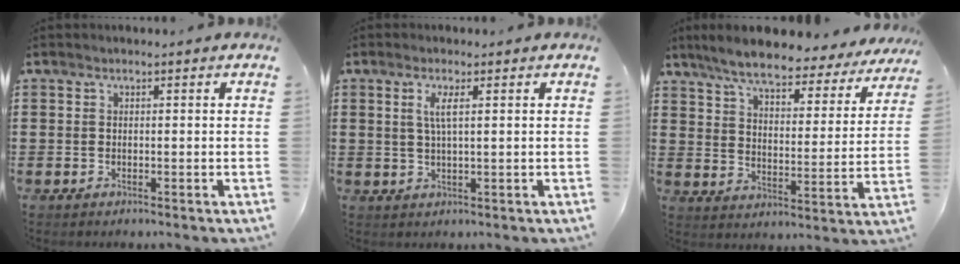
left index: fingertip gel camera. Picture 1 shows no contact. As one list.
[{"total": 3.0, "force": [0.9, 0.4, 2.8], "torque": [-0.059, 0.002, 0.014]}, {"total": 7.4, "force": [6.6, 0.9, 3.2], "torque": [-0.093, -0.038, 0.112]}]